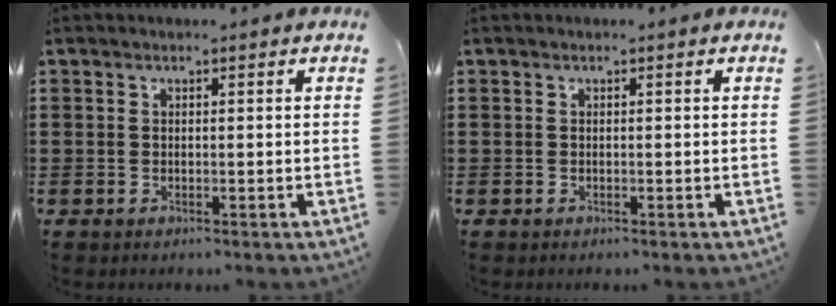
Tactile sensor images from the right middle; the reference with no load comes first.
{"total": 0.0}